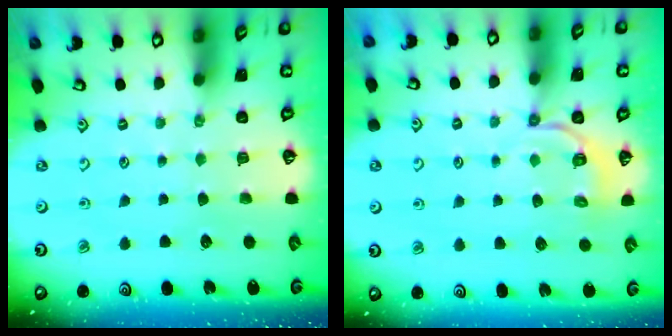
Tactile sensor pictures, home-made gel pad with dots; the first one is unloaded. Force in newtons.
{"total": 4.2, "press": 3.8, "slide": 1.8}